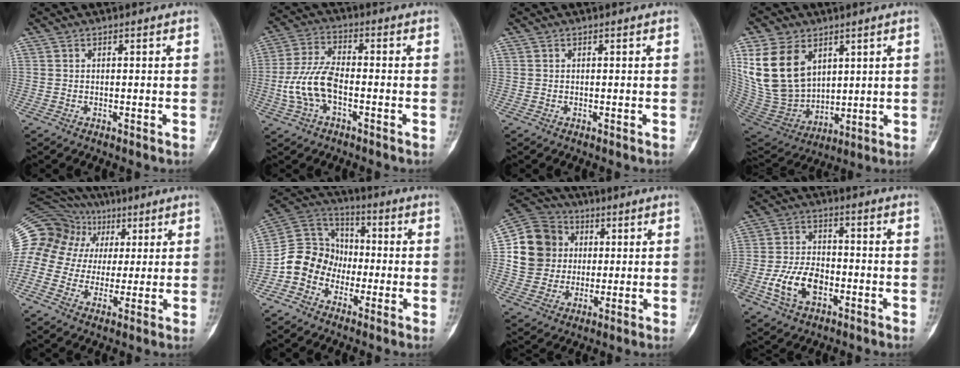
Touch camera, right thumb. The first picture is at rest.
{"total": 9.7, "force": [-2.4, 4.8, 8.0], "torque": [-0.177, 0.027, -0.049]}
{"total": 0.0}
{"total": 17.9, "force": [6.9, 12.3, 10.9], "torque": [-0.195, -0.033, 0.158]}
{"total": 25.1, "force": [6.8, 21.9, 10.3], "torque": [-0.261, 0.109, 0.131]}
{"total": 10.9, "force": [-3.8, 9.5, 3.8], "torque": [-0.045, 0.063, -0.081]}
{"total": 14.2, "force": [2.1, 13.2, 4.8], "torque": [-0.072, 0.015, 0.040]}
{"total": 10.7, "force": [-3.7, 6.9, 7.3], "torque": [-0.134, 0.023, -0.067]}